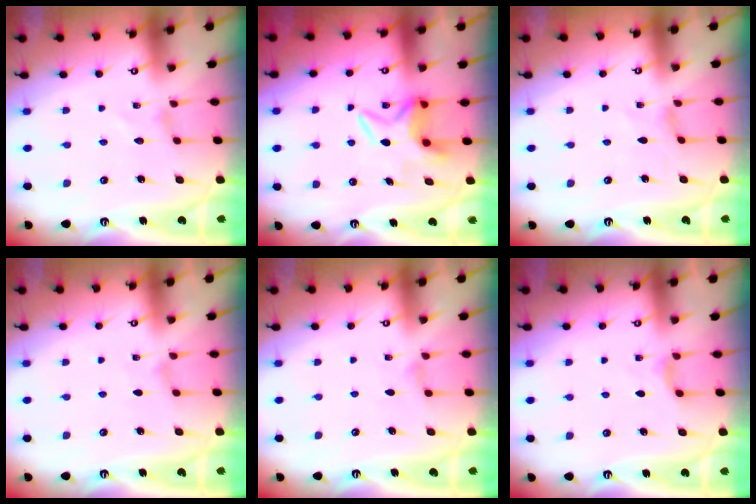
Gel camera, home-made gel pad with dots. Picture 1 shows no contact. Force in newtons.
{"total": 6.7, "press": 6.7, "slide": 0.5}
{"total": 0.0}
{"total": 1.2, "press": 1.1, "slide": 0.3}
{"total": 1.7, "press": 1.6, "slide": 0.4}
{"total": 4.2, "press": 4.2, "slide": 0.7}